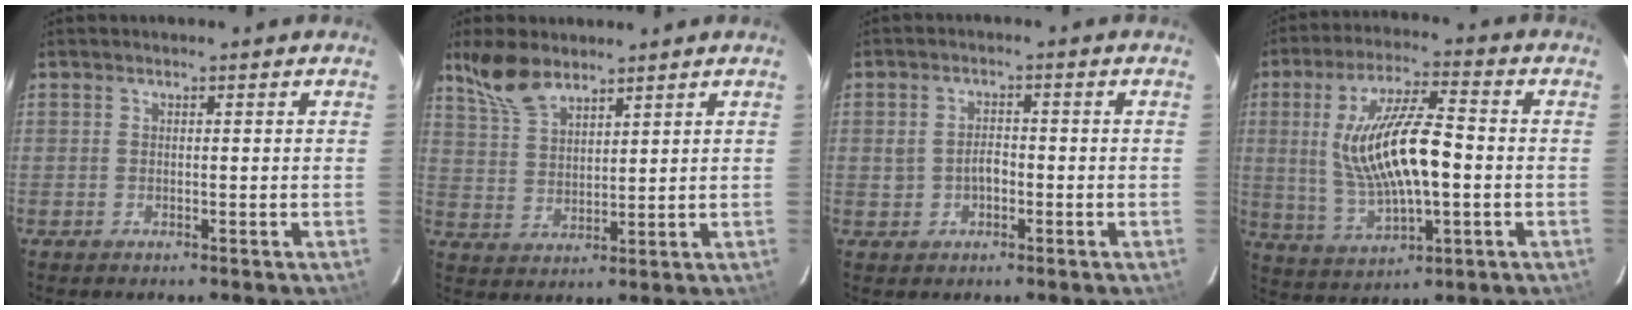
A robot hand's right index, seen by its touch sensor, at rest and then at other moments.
{"total": 7.8, "force": [6.2, 3.0, 3.8], "torque": [-0.082, 0.016, 0.129]}
{"total": 3.3, "force": [-0.7, 2.3, 2.2], "torque": [-0.044, 0.008, -0.007]}
{"total": 15.5, "force": [-0.2, 5.2, 14.6], "torque": [-0.283, 0.001, 0.013]}